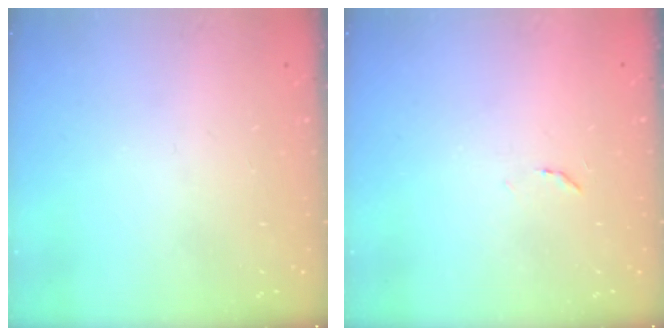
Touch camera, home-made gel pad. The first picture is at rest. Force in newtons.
{"total": 5.9, "press": 5.9, "slide": 0.4}